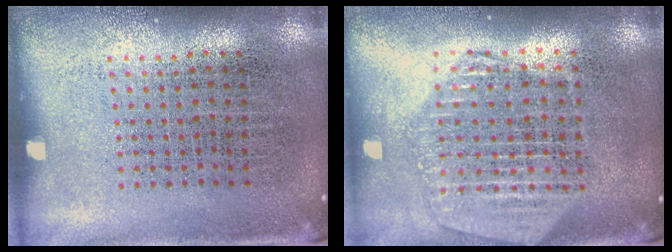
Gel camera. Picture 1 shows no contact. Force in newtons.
{"total": 2.2, "press": 2.0, "slide": 1.0}